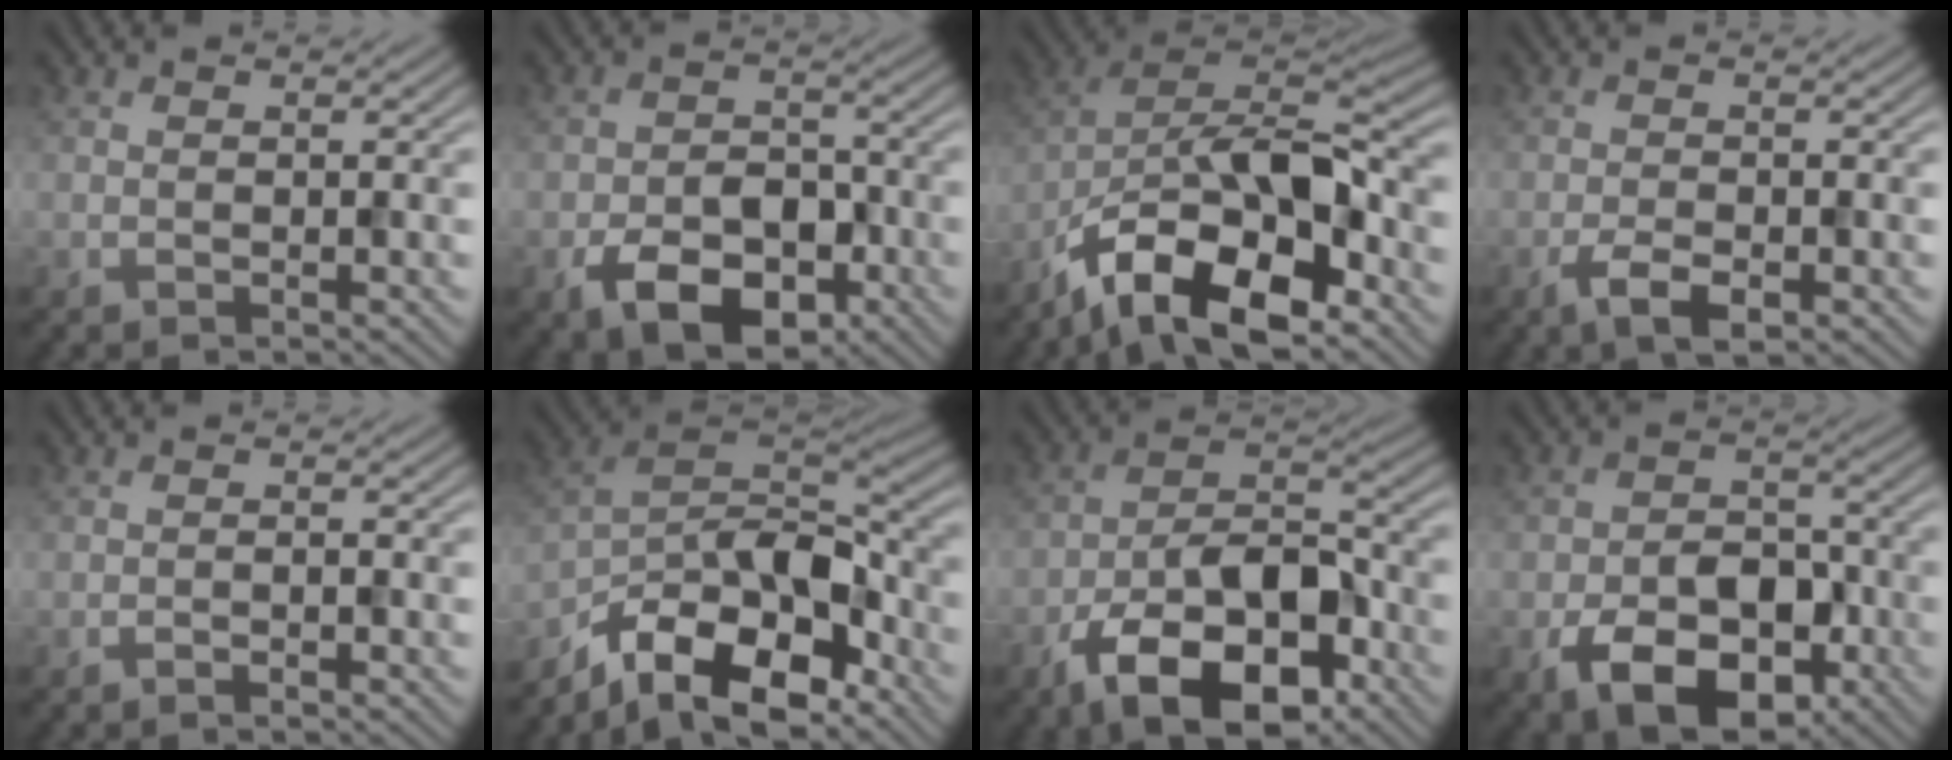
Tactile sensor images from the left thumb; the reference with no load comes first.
{"total": 8.5, "force": [-4.1, 5.3, 5.2], "torque": [-0.090, -0.012, -0.070]}
{"total": 15.4, "force": [-8.3, 6.6, 11.2], "torque": [-0.203, -0.015, -0.166]}
{"total": 3.2, "force": [-1.8, 1.2, 2.4], "torque": [-0.051, -0.004, -0.035]}
{"total": 1.0, "force": [-0.7, 0.1, 0.7], "torque": [-0.012, 0.003, -0.014]}
{"total": 12.7, "force": [-8.5, 5.4, 7.7], "torque": [-0.148, -0.005, -0.167]}
{"total": 13.5, "force": [-7.6, 6.6, 9.0], "torque": [-0.159, -0.008, -0.144]}
{"total": 10.1, "force": [-4.6, 6.3, 6.4], "torque": [-0.114, -0.016, -0.075]}